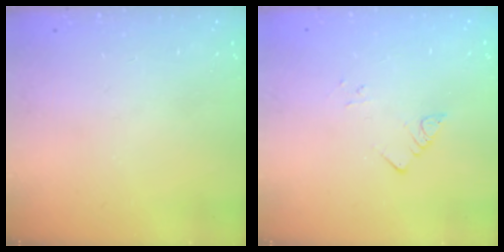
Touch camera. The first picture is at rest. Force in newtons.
{"total": 2.8, "press": 2.8, "slide": 0.2}